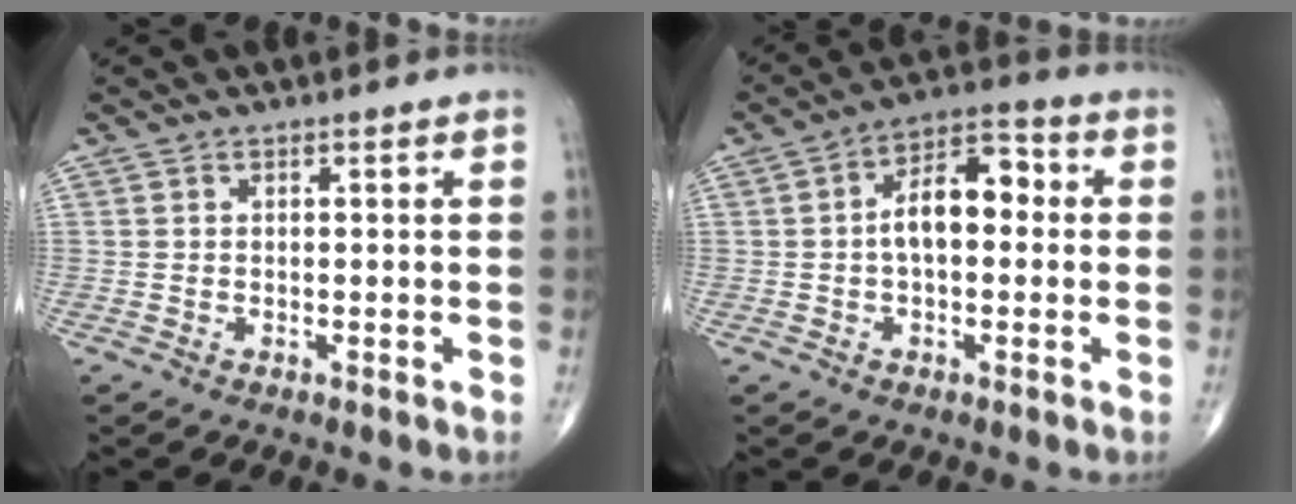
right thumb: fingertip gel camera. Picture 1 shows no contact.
{"total": 9.7, "force": [0.4, 5.4, 8.0], "torque": [-0.115, 0.032, -0.004]}